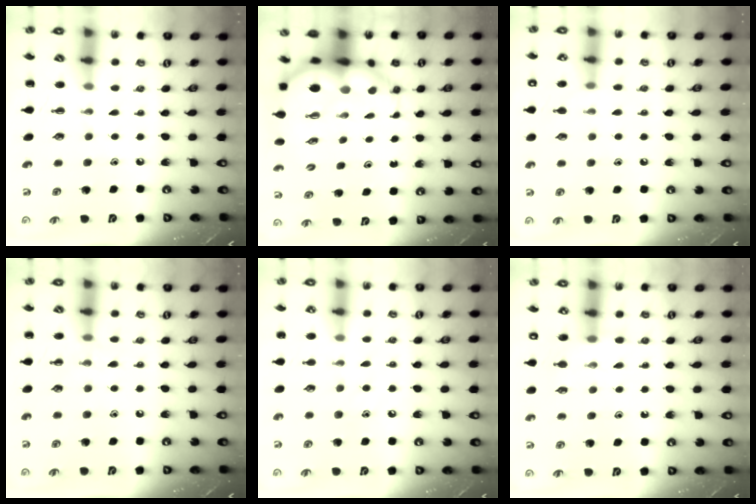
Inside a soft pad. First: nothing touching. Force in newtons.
{"total": 8.0, "press": 7.6, "slide": 2.3}
{"total": 7.3, "press": 7.0, "slide": 2.0}
{"total": 6.1, "press": 5.8, "slide": 1.9}
{"total": 6.0, "press": 5.8, "slide": 1.6}
{"total": 6.8, "press": 6.8, "slide": 0.6}